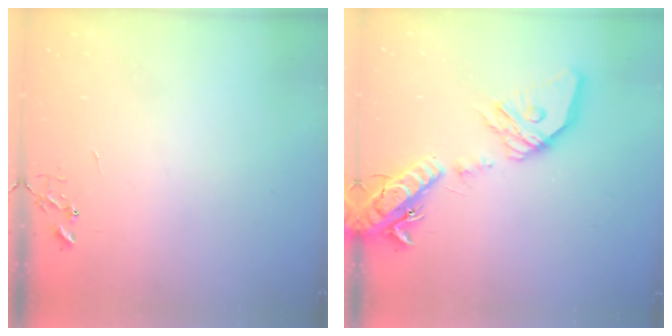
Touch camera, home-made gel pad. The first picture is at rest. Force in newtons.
{"total": 23.6, "press": 23.3, "slide": 3.8}